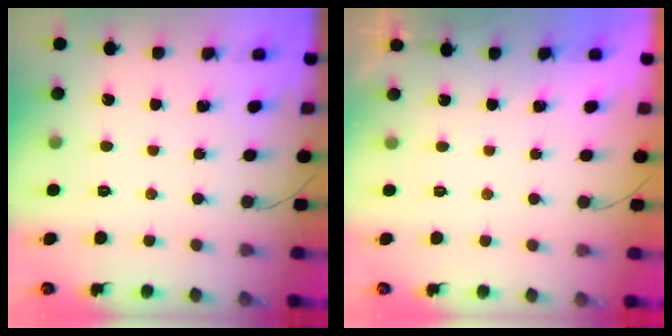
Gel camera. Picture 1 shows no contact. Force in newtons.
{"total": 0.0}